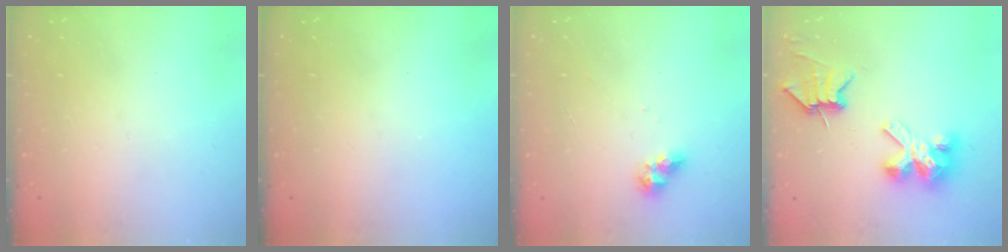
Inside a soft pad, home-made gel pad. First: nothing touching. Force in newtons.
{"total": 0.0}
{"total": 8.1, "press": 8.1, "slide": 1.0}
{"total": 9.8, "press": 9.8, "slide": 1.0}